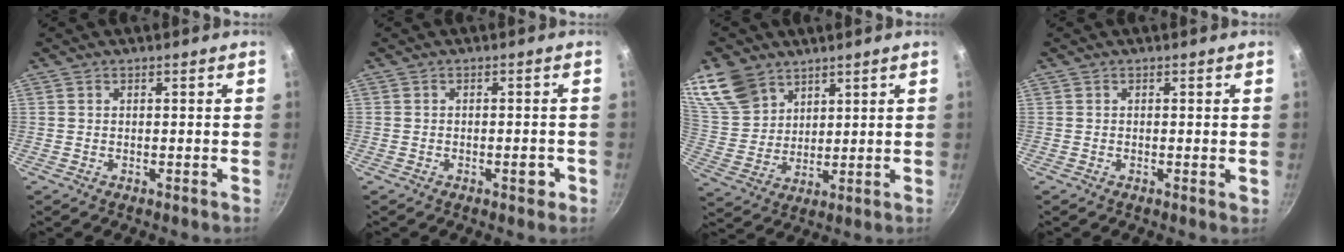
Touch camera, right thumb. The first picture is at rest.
{"total": 2.5, "force": [-1.1, 1.4, 1.8], "torque": [-0.009, 0.016, -0.012]}
{"total": 12.5, "force": [8.3, 8.3, 4.5], "torque": [-0.069, -0.031, 0.175]}
{"total": 0.6, "force": [0.0, 0.2, 0.6], "torque": [-0.008, -0.002, -0.002]}